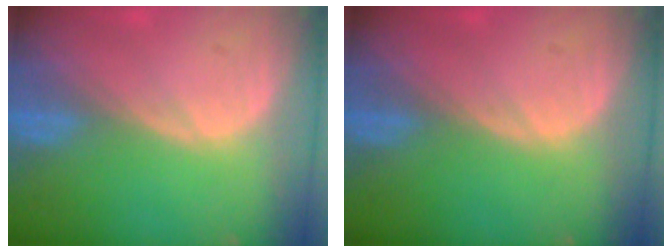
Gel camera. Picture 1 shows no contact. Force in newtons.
{"total": 0.0}